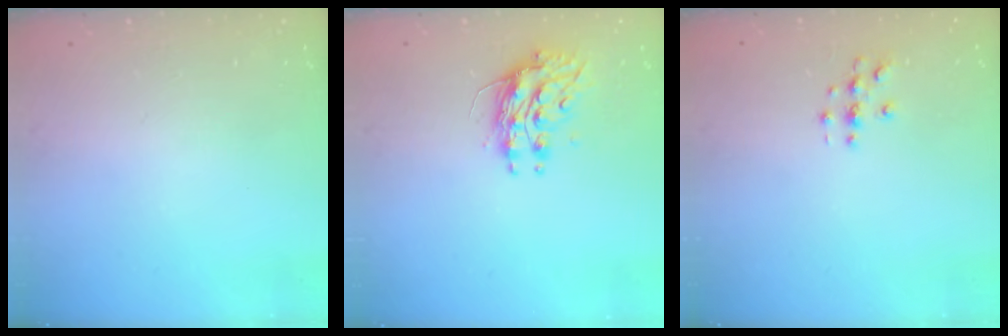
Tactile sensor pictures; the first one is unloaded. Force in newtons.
{"total": 10.2, "press": 10.2, "slide": 0.7}
{"total": 2.7, "press": 2.7, "slide": 0.3}